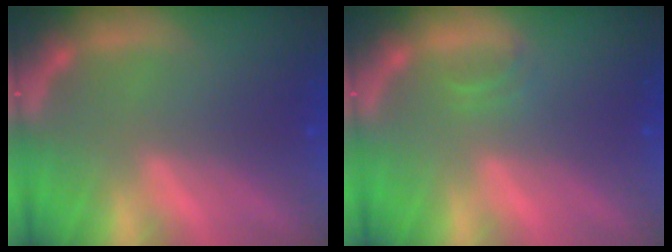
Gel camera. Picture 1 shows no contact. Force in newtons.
{"total": 0.9}